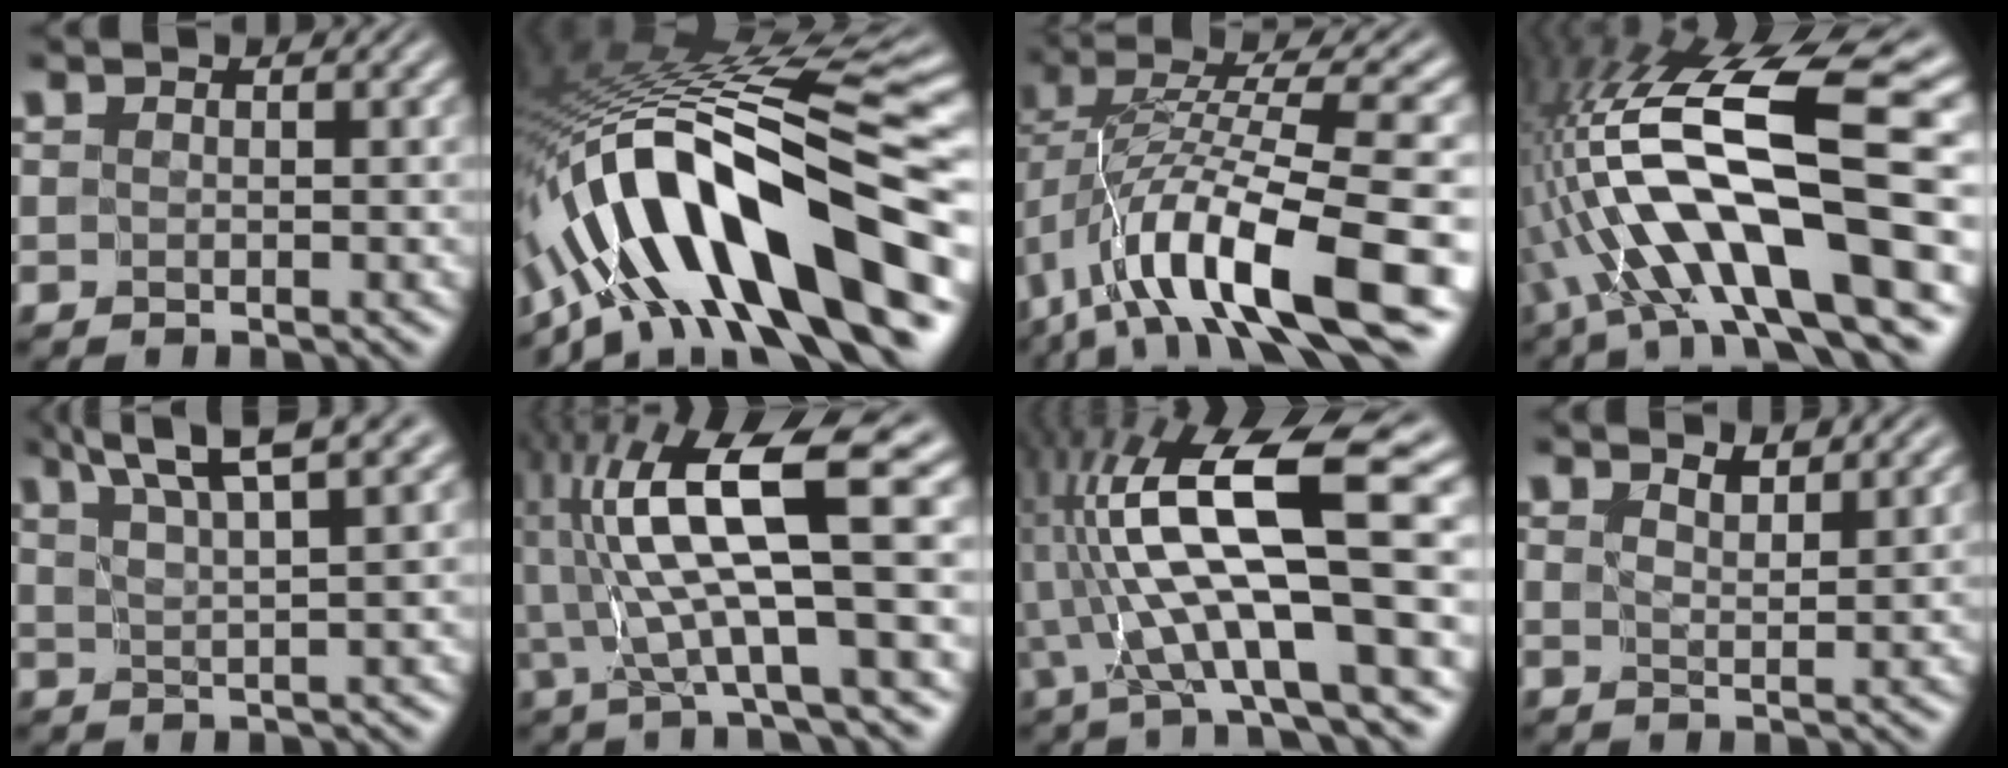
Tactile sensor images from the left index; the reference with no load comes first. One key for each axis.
{"total": 15.7, "fx": -6.4, "fy": 4.9, "fz": 13.4, "tx": -0.209, "ty": 0.036, "tz": -0.110}
{"total": 11.9, "fx": -4.1, "fy": 3.7, "fz": 10.5, "tx": -0.193, "ty": 0.017, "tz": -0.067}
{"total": 14.2, "fx": -3.3, "fy": 2.9, "fz": 13.5, "tx": -0.249, "ty": 0.032, "tz": -0.049}
{"total": 6.1, "fx": 4.4, "fy": 0.6, "fz": 4.2, "tx": -0.059, "ty": 0.019, "tz": 0.070}
{"total": 10.8, "fx": 2.4, "fy": 1.7, "fz": 10.4, "tx": -0.179, "ty": 0.014, "tz": 0.051}
{"total": 12.7, "fx": 1.1, "fy": 2.1, "fz": 12.5, "tx": -0.221, "ty": 0.020, "tz": 0.027}
{"total": 2.1, "fx": 1.9, "fy": 0.0, "fz": 0.7, "tx": -0.012, "ty": -0.007, "tz": 0.036}